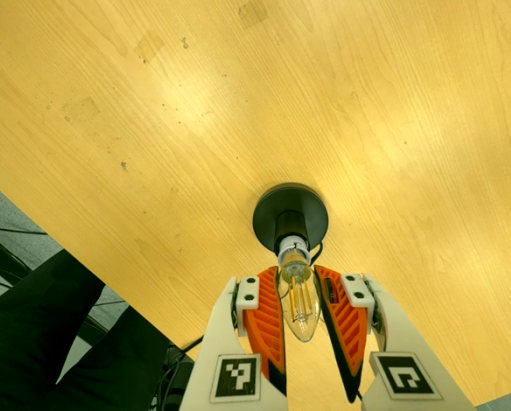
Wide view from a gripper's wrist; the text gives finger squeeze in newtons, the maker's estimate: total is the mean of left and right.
{"total": 11.5, "left": 11.2, "right": 11.9}